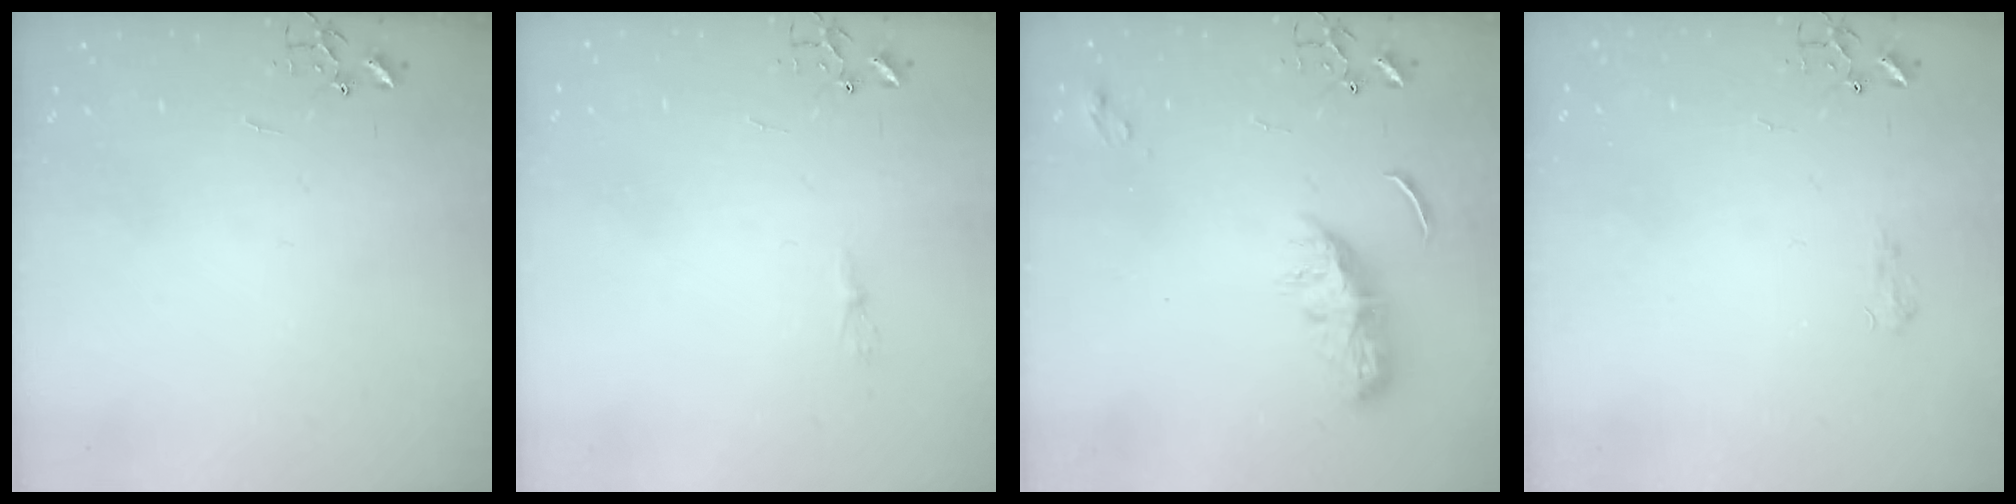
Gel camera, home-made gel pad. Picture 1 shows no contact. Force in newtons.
{"total": 4.7, "press": 4.6, "slide": 0.6}
{"total": 8.2, "press": 8.2, "slide": 0.4}
{"total": 5.7, "press": 5.7, "slide": 0.6}